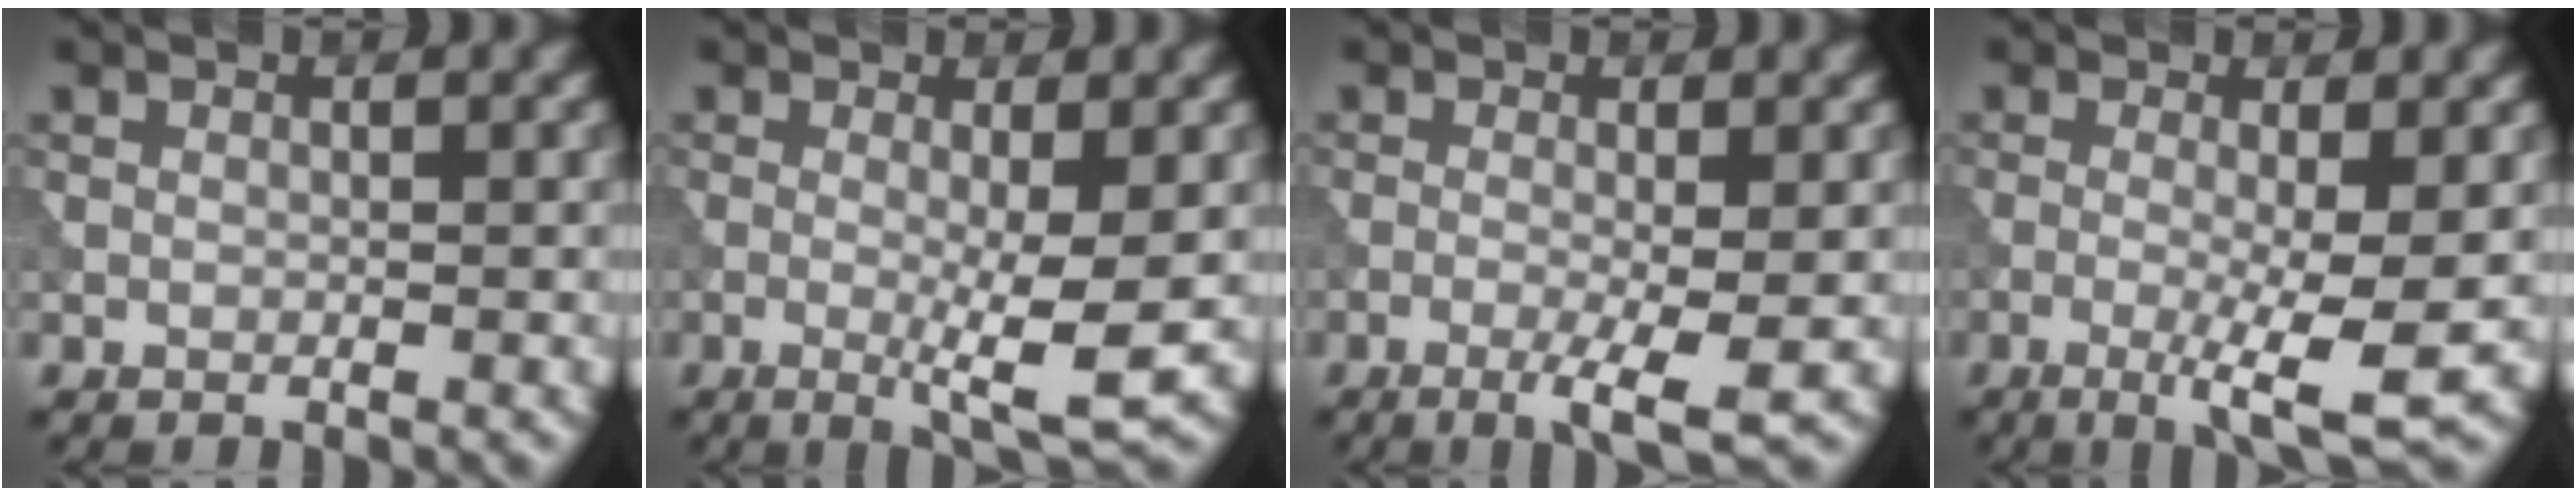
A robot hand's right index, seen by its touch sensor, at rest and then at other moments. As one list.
[{"total": 4.7, "force": [-0.4, 0.6, 4.6], "torque": [-0.076, -0.014, -0.005]}, {"total": 3.8, "force": [-1.2, 0.6, 3.6], "torque": [-0.064, -0.008, -0.023]}, {"total": 5.6, "force": [-1.1, 0.8, 5.4], "torque": [-0.090, -0.012, -0.018]}]